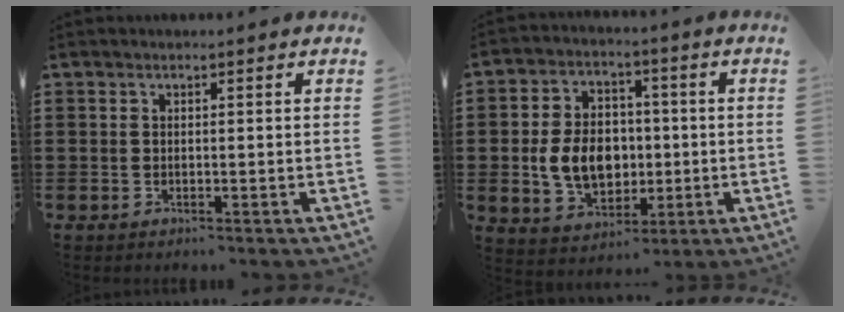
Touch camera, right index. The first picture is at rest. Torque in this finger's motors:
{"motor_torque": [1.54, -0.60, 0.39, 0.21]}